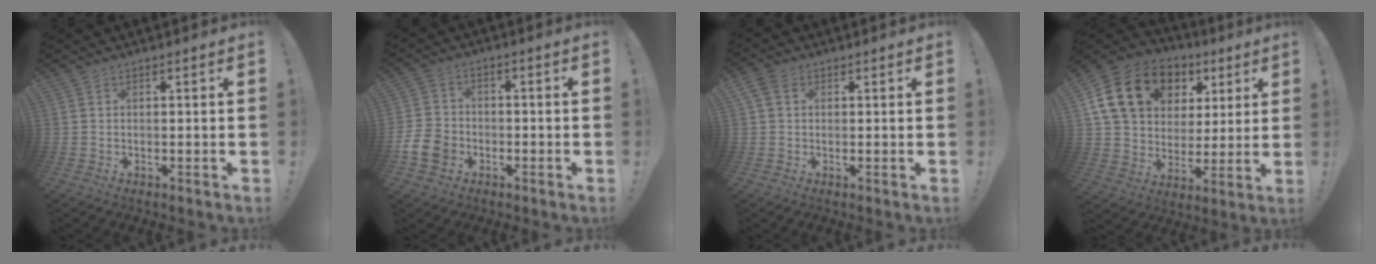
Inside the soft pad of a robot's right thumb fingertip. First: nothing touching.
{"total": 9.0, "force": [-4.2, 6.8, 4.0], "torque": [-0.089, 0.026, -0.078]}
{"total": 4.0, "force": [1.5, 3.0, 2.1], "torque": [-0.037, 0.003, 0.031]}
{"total": 20.6, "force": [8.8, 15.1, 10.8], "torque": [-0.175, -0.020, 0.181]}